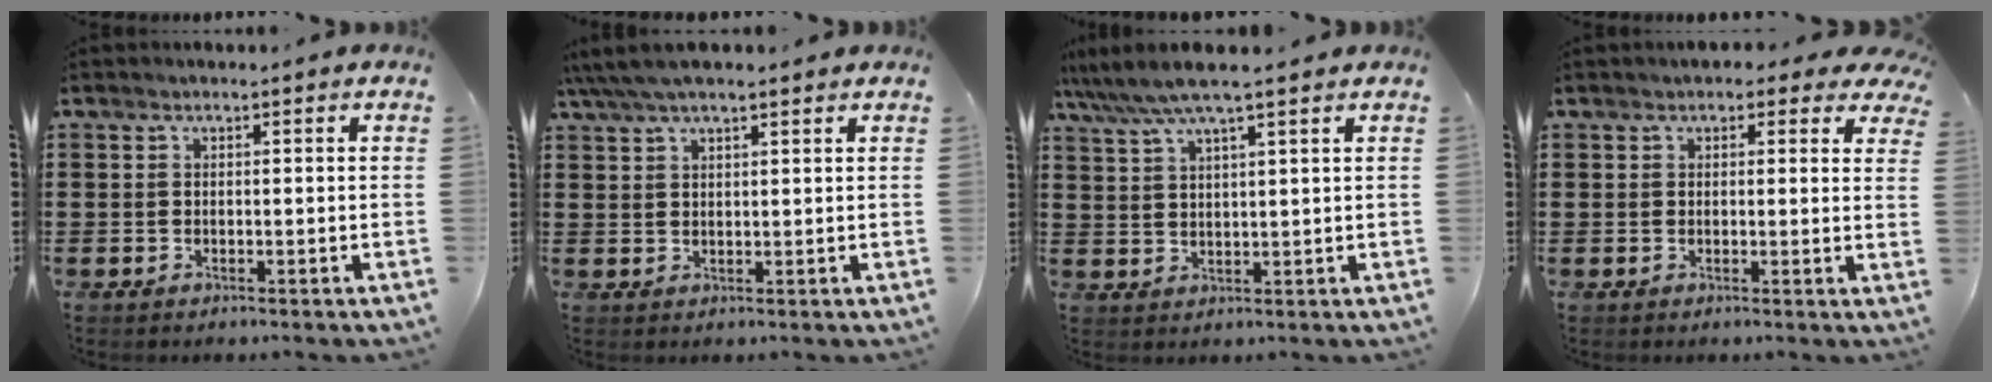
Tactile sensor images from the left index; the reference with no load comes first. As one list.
[{"total": 4.0, "force": [3.1, 0.9, 2.4], "torque": [-0.054, 0.001, 0.057]}, {"total": 5.3, "force": [4.2, 0.2, 3.3], "torque": [-0.076, -0.010, 0.073]}, {"total": 2.2, "force": [1.7, 0.9, 0.9], "torque": [-0.010, -0.003, 0.027]}]